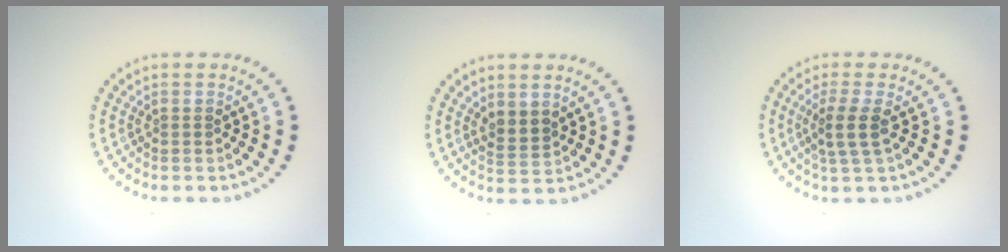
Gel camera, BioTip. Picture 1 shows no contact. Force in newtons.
{"total": 1.7, "press": 1.3, "slide": 1.1}
{"total": 2.6, "press": 2.1, "slide": 1.5}